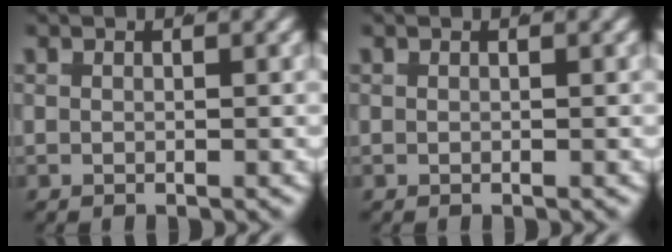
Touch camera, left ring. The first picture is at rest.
{"total": 0.0}